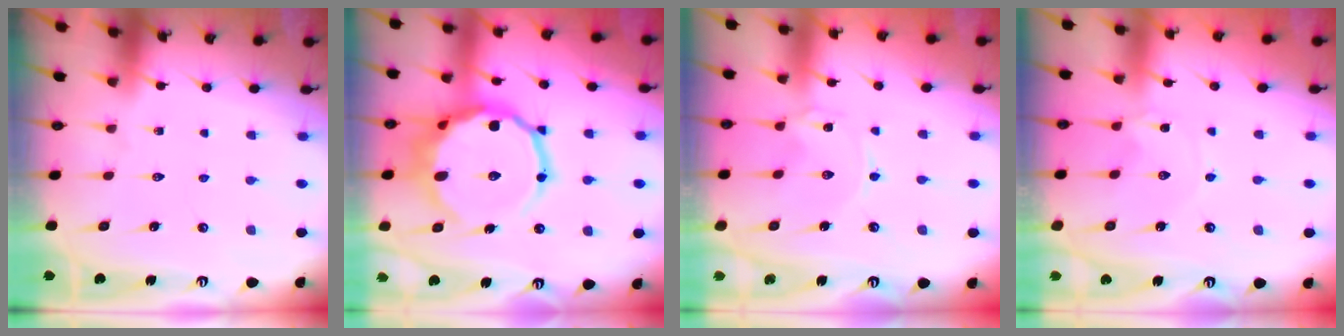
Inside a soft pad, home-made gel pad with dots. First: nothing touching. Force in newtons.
{"total": 17.5, "press": 17.2, "slide": 3.1}
{"total": 0.0}
{"total": 0.0}